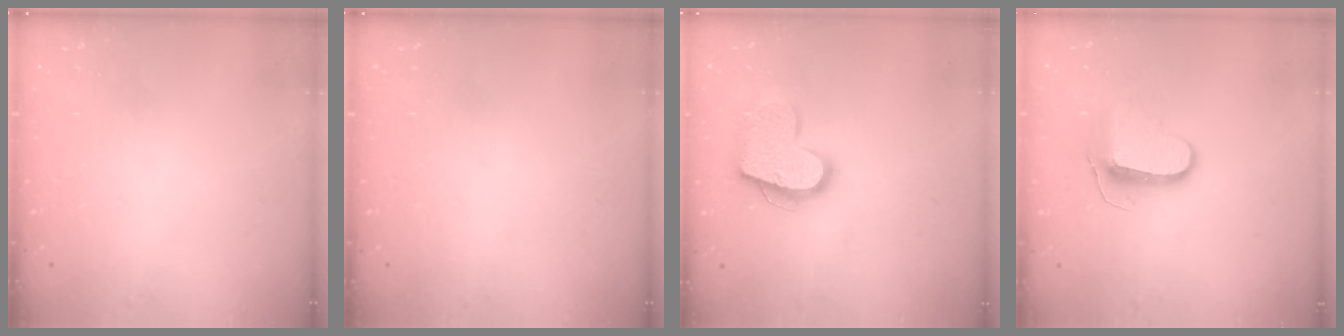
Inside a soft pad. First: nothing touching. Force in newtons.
{"total": 0.0}
{"total": 16.4, "press": 16.4, "slide": 1.2}
{"total": 9.4, "press": 9.4, "slide": 0.2}